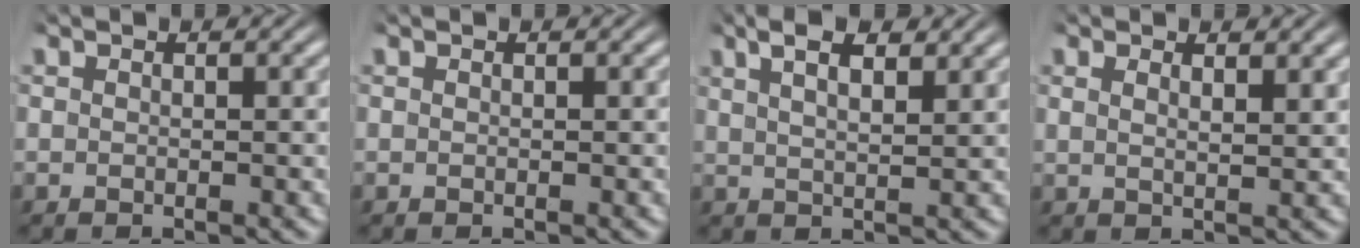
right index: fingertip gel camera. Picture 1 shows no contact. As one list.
[{"total": 0.0}, {"total": 5.4, "force": [3.6, 2.0, 3.4], "torque": [-0.041, 0.019, 0.052]}, {"total": 1.5, "force": [1.2, 0.0, 0.8], "torque": [-0.012, -0.005, 0.026]}]